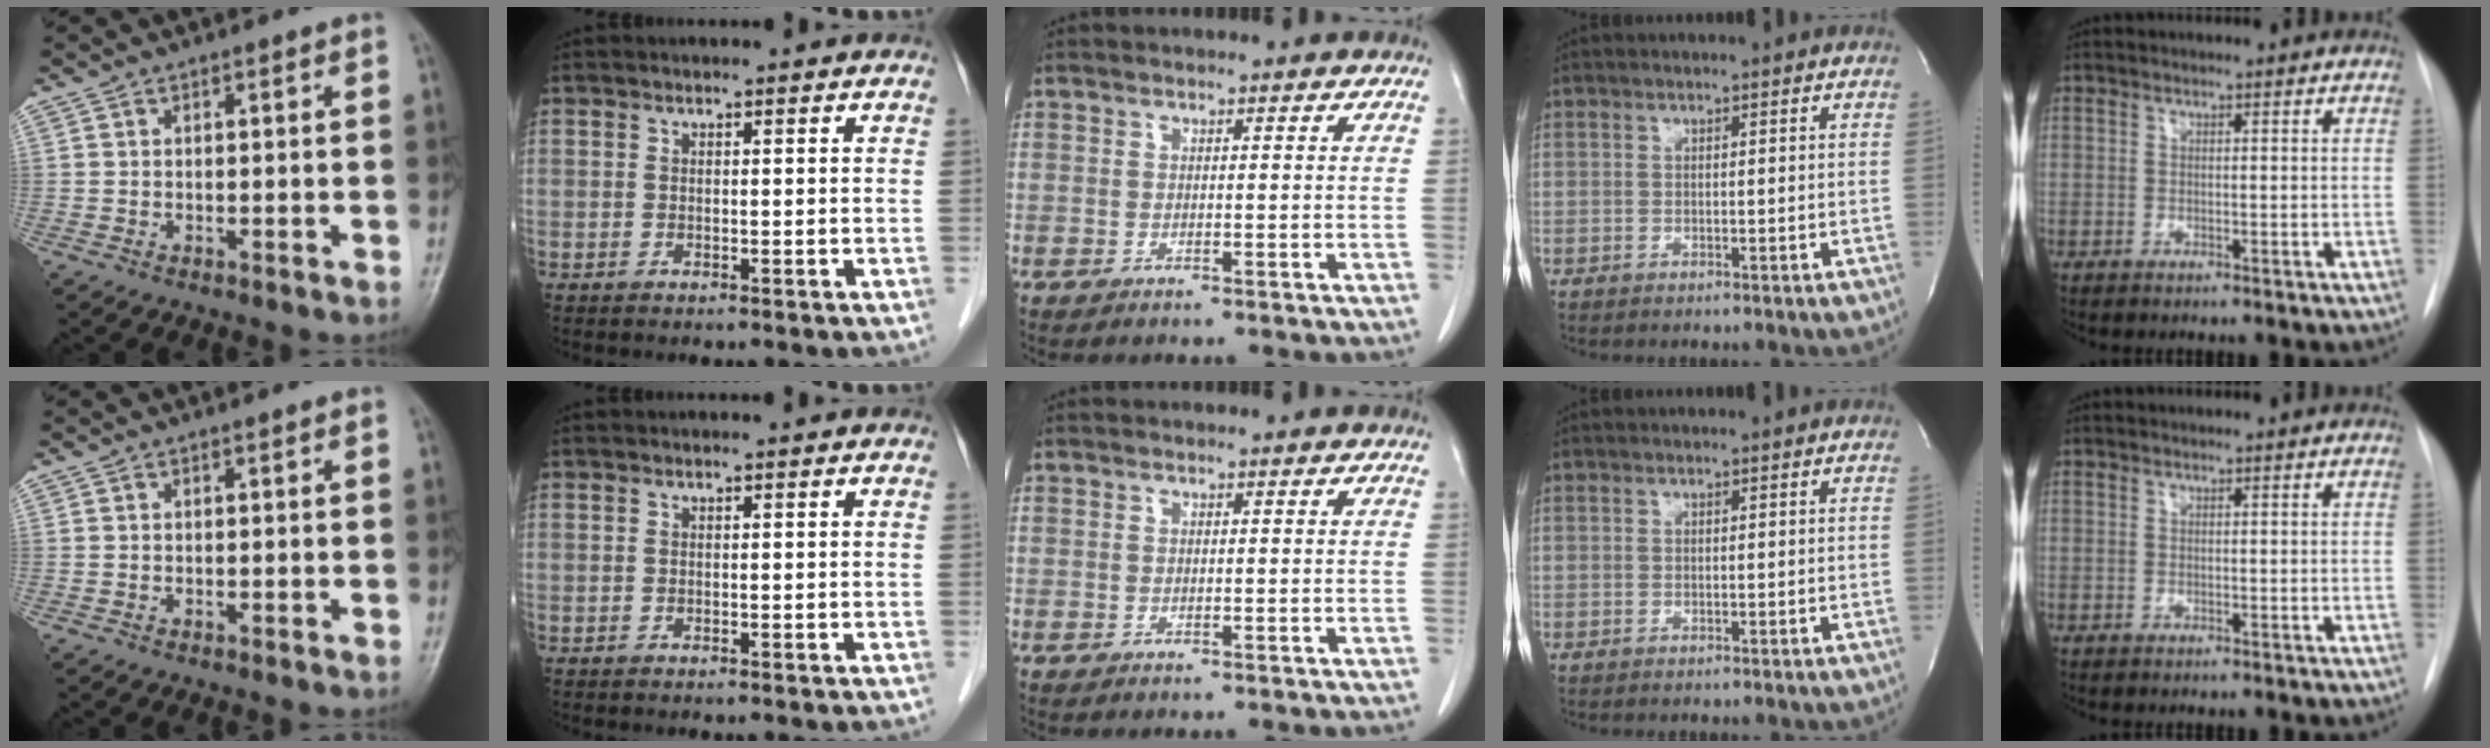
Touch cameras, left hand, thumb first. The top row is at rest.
{}